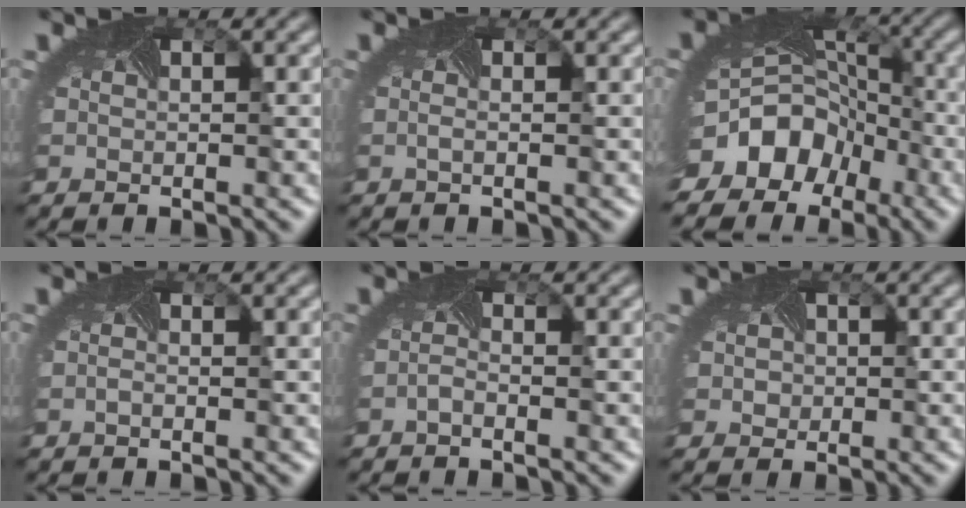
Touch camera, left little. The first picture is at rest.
{"total": 0.5, "force": [-0.3, -0.3, 0.3], "torque": [-0.011, -0.001, -0.006]}
{"total": 11.3, "force": [-6.0, 8.7, 4.1], "torque": [-0.088, -0.025, -0.093]}
{"total": 0.5, "force": [-0.5, -0.3, 0.0], "torque": [-0.007, -0.002, -0.009]}
{"total": 0.8, "force": [-0.8, -0.3, 0.2], "torque": [-0.011, -0.003, -0.016]}
{"total": 2.2, "force": [0.3, 2.0, 0.9], "torque": [-0.007, 0.007, -0.003]}